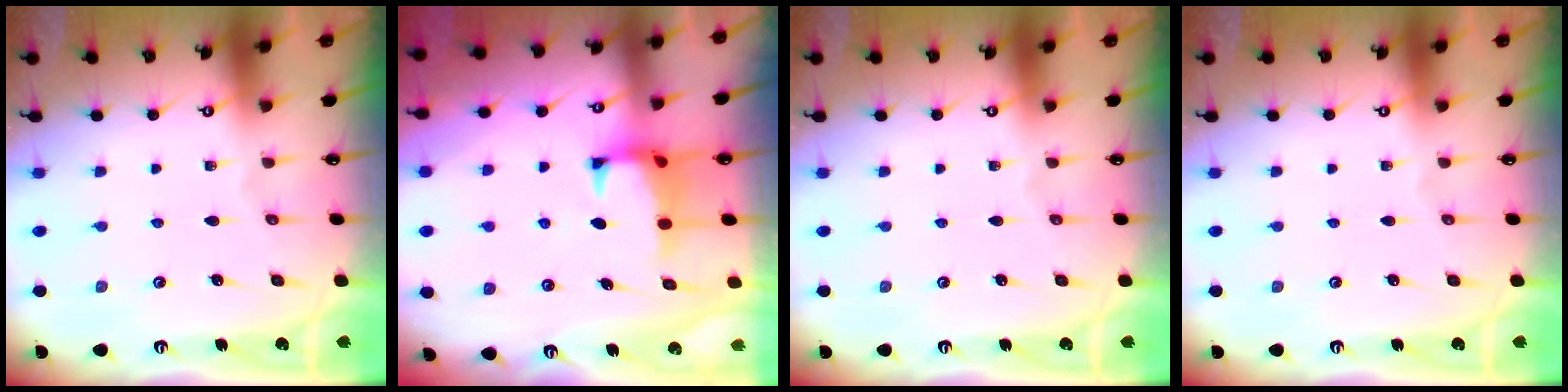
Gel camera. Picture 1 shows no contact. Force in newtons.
{"total": 0.9, "press": 0.3, "slide": 0.8}
{"total": 0.0}
{"total": 0.0}